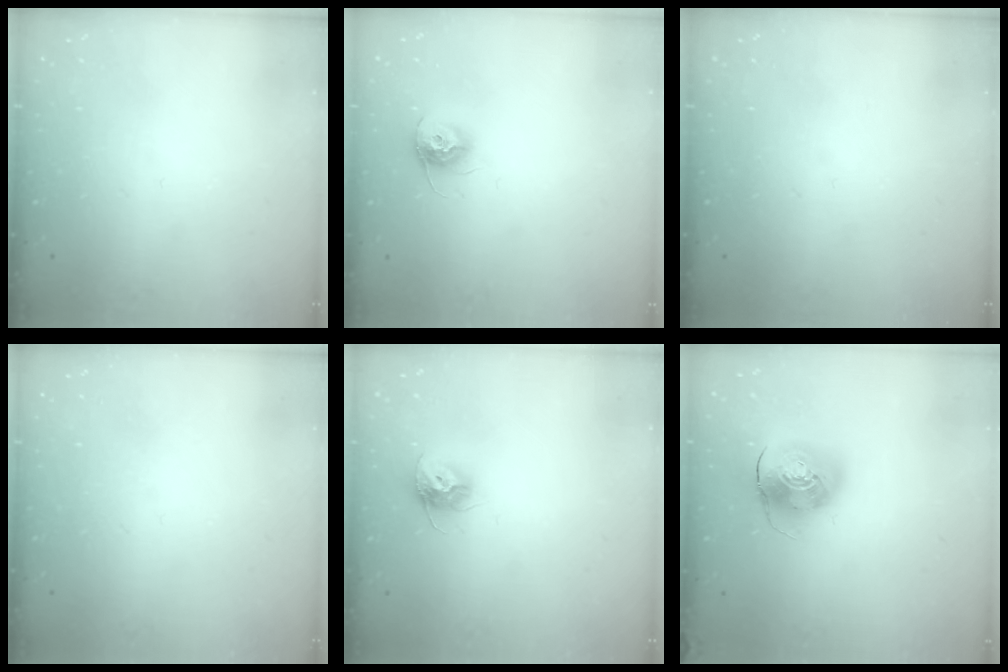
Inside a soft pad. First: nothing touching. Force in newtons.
{"total": 10.3, "press": 10.3, "slide": 0.5}
{"total": 0.0}
{"total": 0.8, "press": 0.8, "slide": 0.0}
{"total": 9.8, "press": 9.8, "slide": 0.3}
{"total": 10.1, "press": 10.0, "slide": 1.6}